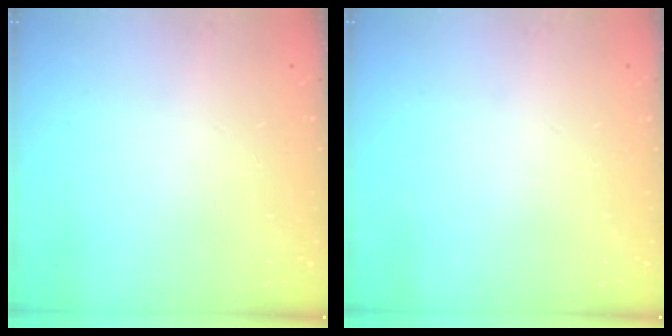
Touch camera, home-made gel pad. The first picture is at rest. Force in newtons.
{"total": 0.0}